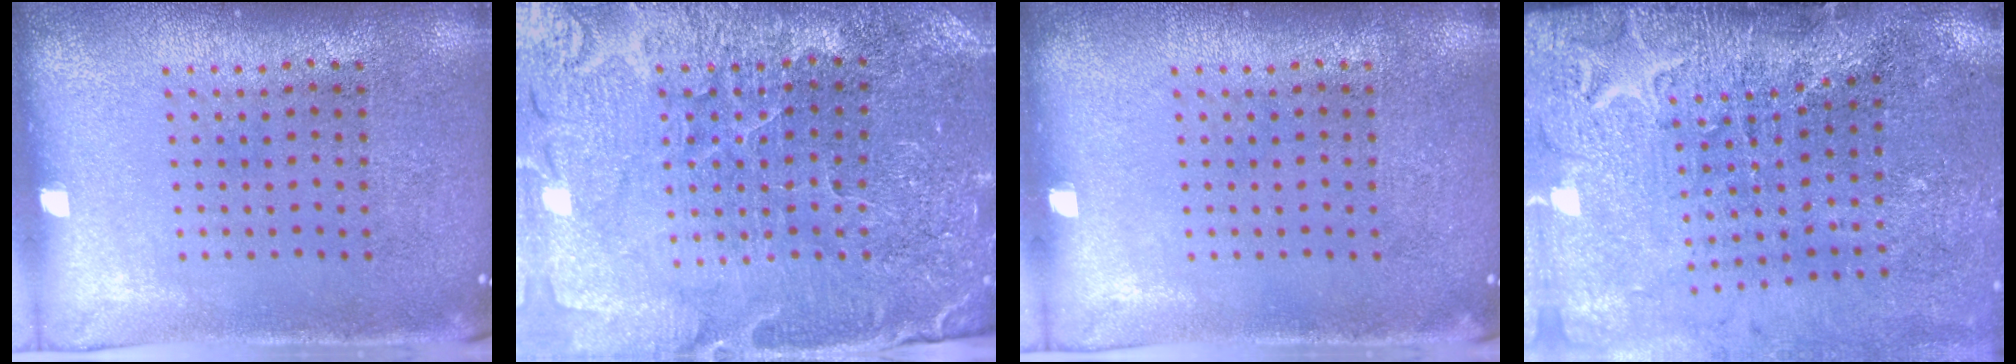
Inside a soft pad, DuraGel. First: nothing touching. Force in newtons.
{"total": 3.4, "press": 3.4, "slide": 0.3}
{"total": 0.0}
{"total": 3.4, "press": 3.3, "slide": 1.0}